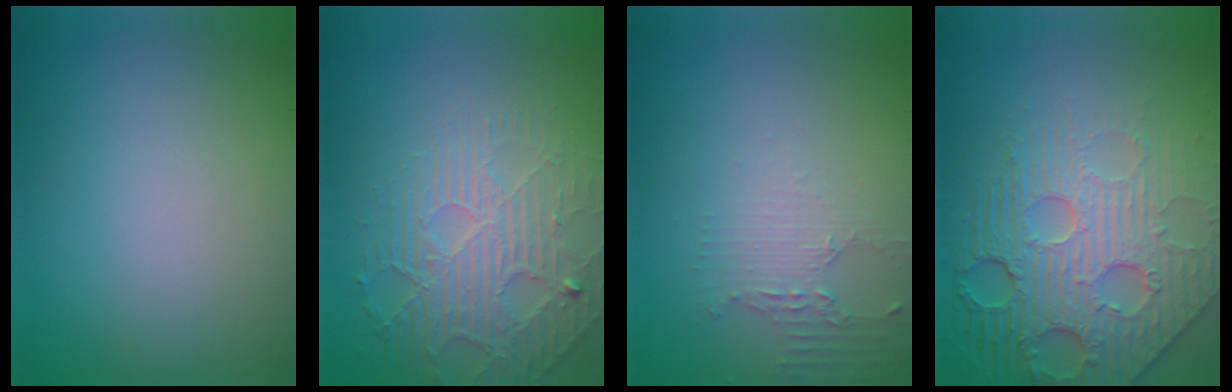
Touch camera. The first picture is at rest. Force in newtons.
{"total": 3.8, "press": 3.4, "slide": 1.6}
{"total": 2.0, "press": 1.5, "slide": 1.3}
{"total": 8.6, "press": 5.9, "slide": 6.3}